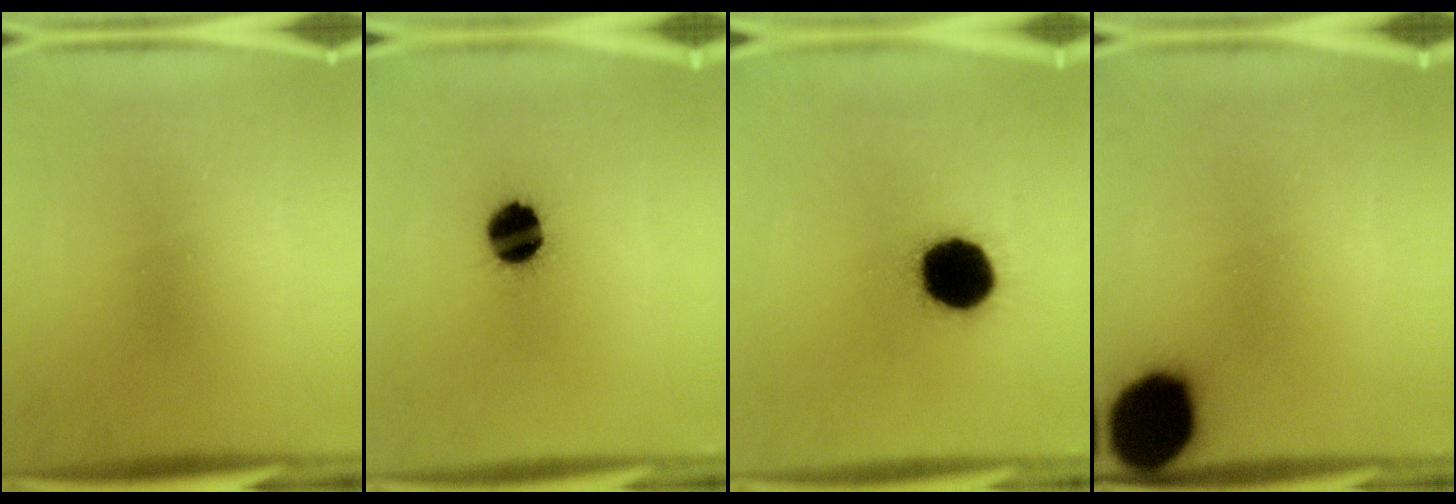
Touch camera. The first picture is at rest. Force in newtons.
{"total": 11.2}
{"total": 18.4}
{"total": 17.8}